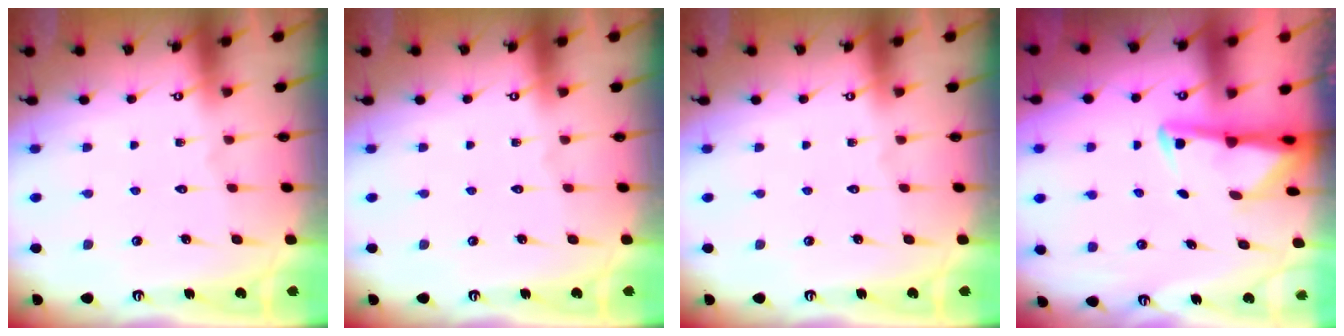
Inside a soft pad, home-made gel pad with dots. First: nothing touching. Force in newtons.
{"total": 0.0}
{"total": 0.0}
{"total": 2.9, "press": 2.8, "slide": 0.6}